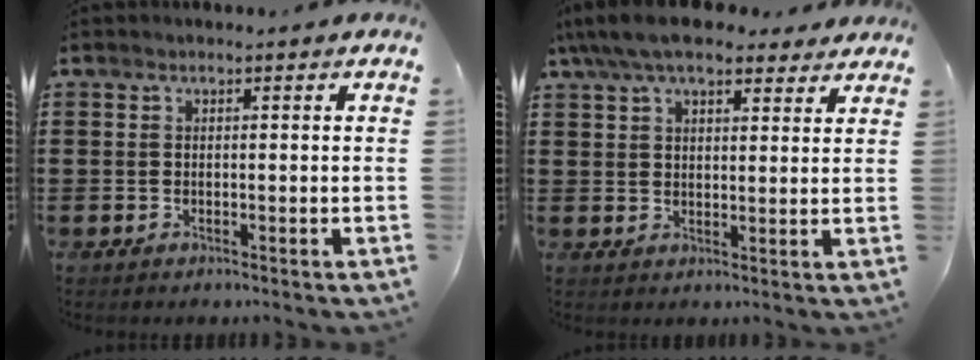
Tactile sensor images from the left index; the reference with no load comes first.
{"total": 8.2, "force": [6.7, 2.2, 4.1], "torque": [-0.098, -0.007, 0.125]}